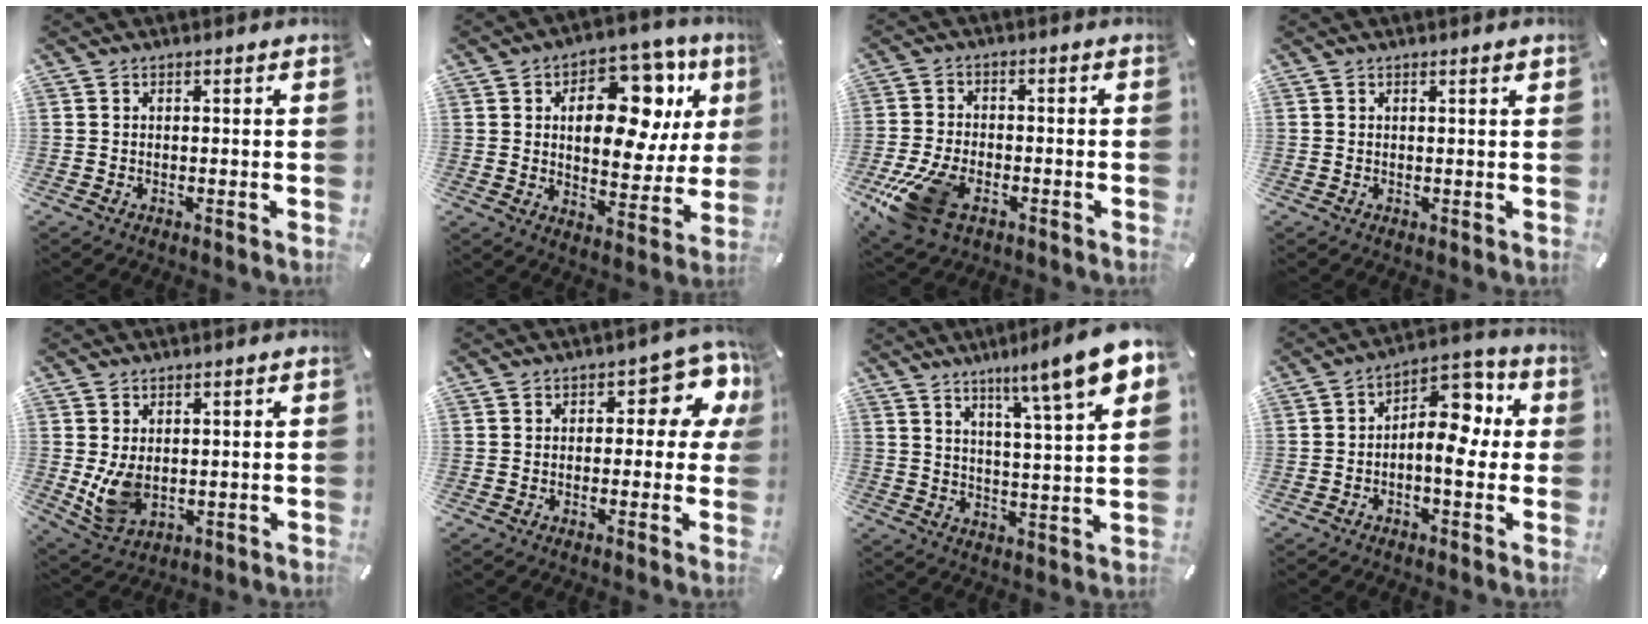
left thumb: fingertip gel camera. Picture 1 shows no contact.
{"total": 19.0, "force": [6.9, 11.4, 13.6], "torque": [-0.176, -0.036, 0.111]}
{"total": 12.7, "force": [-6.1, 7.3, 8.4], "torque": [-0.187, 0.012, -0.111]}
{"total": 1.1, "force": [0.5, 0.0, 1.0], "torque": [-0.019, 0.000, 0.009]}
{"total": 7.6, "force": [0.3, 5.5, 5.2], "torque": [-0.106, -0.006, 0.008]}
{"total": 9.5, "force": [3.4, 5.0, 7.4], "torque": [-0.087, -0.019, 0.054]}
{"total": 12.5, "force": [8.7, 0.1, 9.0], "torque": [-0.144, -0.061, 0.134]}
{"total": 9.9, "force": [0.1, 6.0, 7.9], "torque": [-0.106, -0.012, -0.001]}